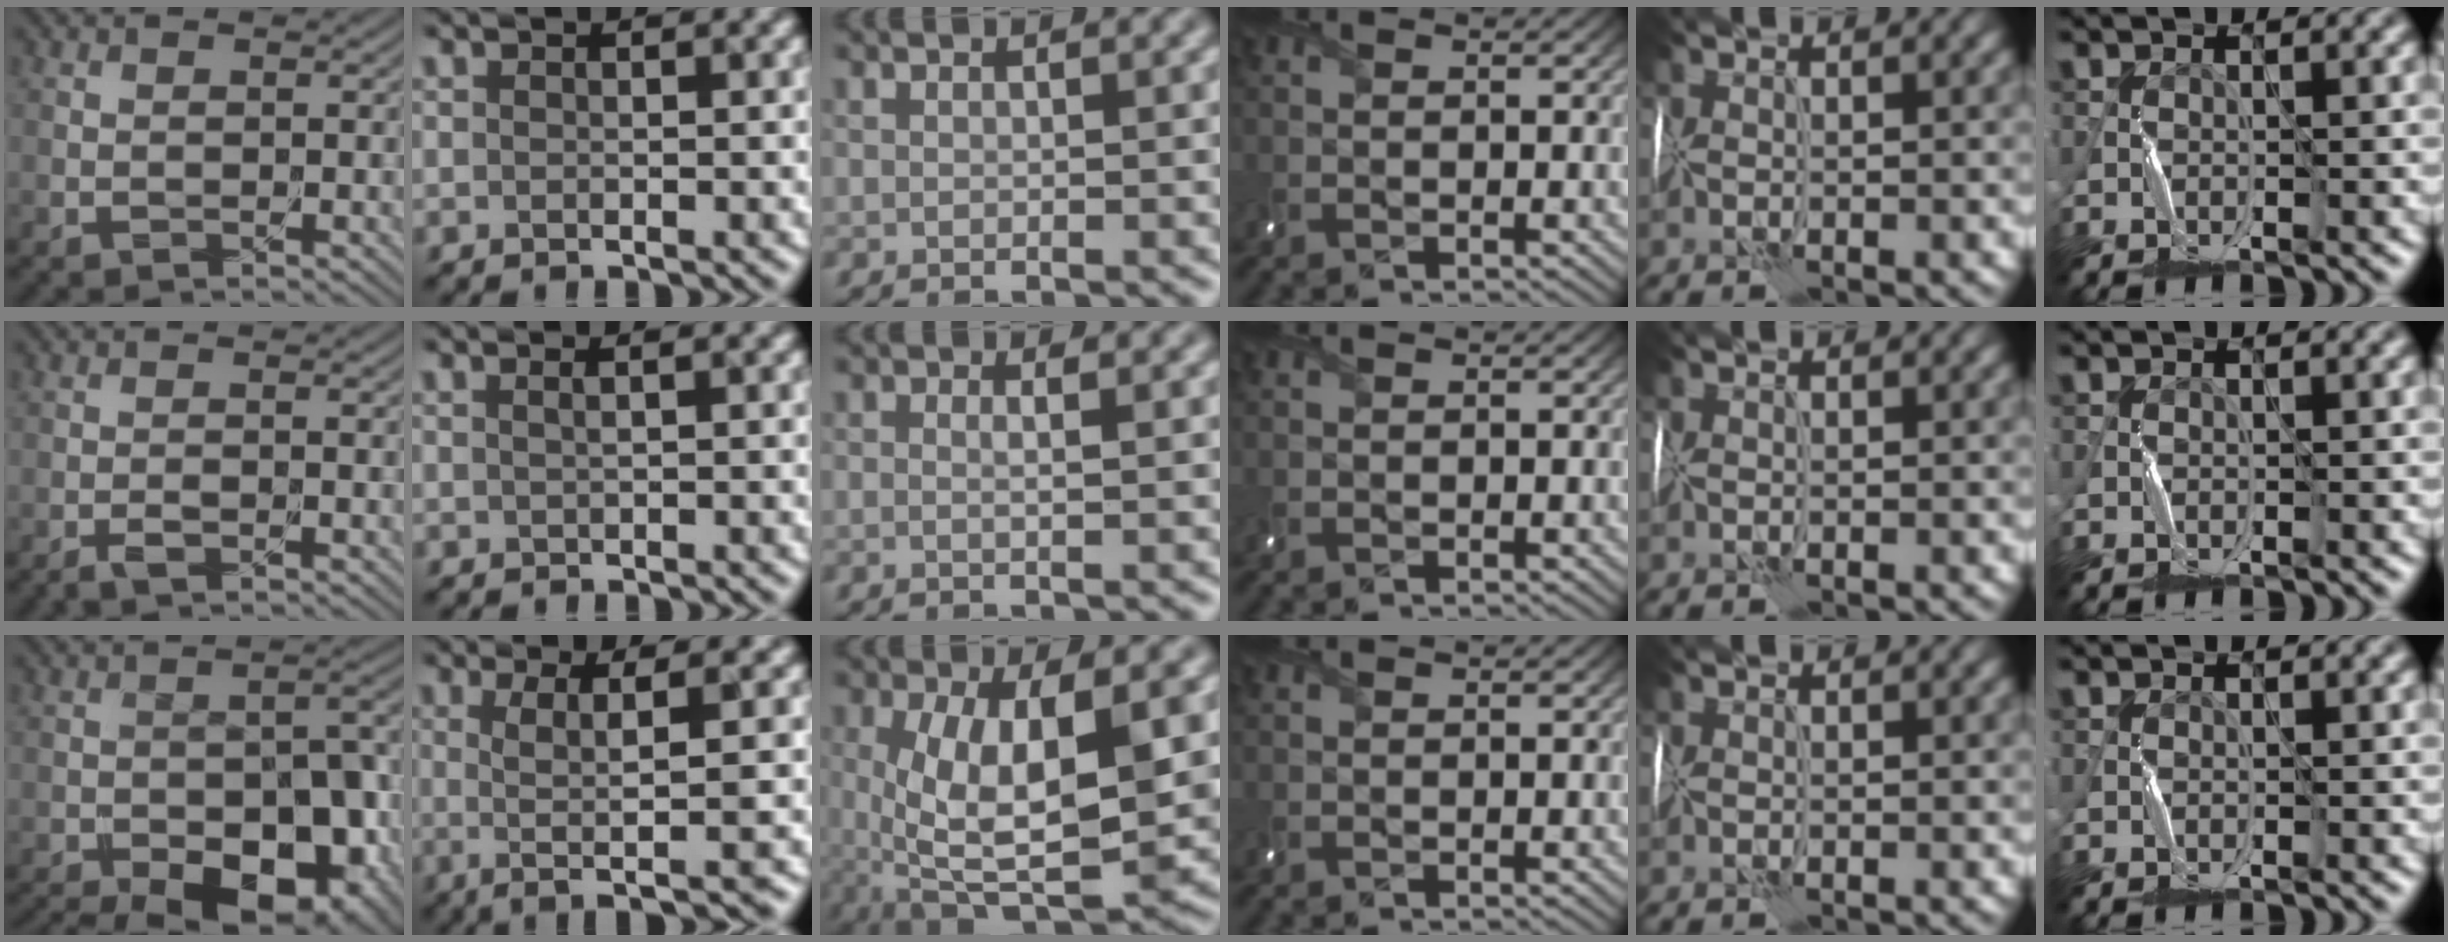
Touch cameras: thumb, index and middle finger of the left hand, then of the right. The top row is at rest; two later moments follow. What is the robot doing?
{"motion": "wrap", "object": "sponge"}